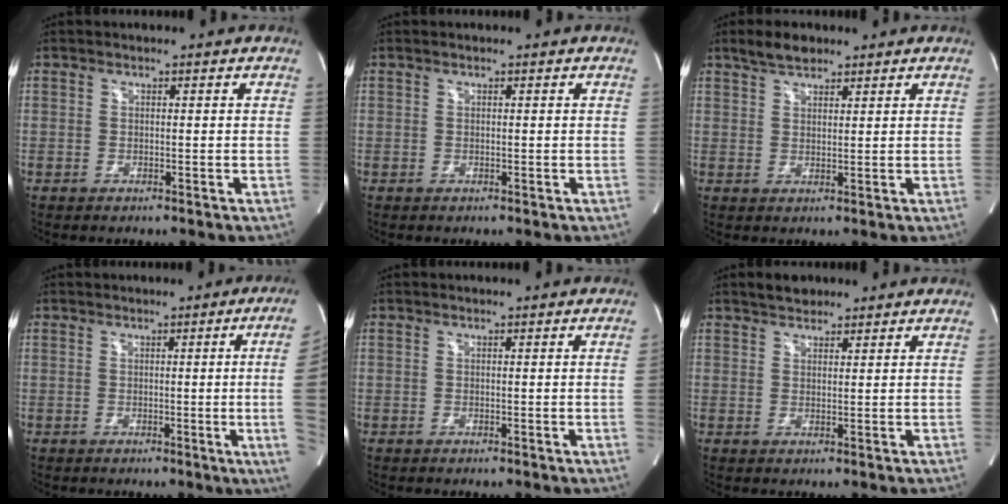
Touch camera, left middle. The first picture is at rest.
{"total": 0.0}
{"total": 4.2, "force": [3.3, 1.8, 2.0], "torque": [-0.046, 0.012, 0.064]}
{"total": 9.4, "force": [-0.1, -3.4, 8.8], "torque": [-0.075, -0.014, -0.006]}
{"total": 0.9, "force": [-0.1, -0.4, 0.8], "torque": [-0.007, 0.000, -0.002]}
{"total": 3.0, "force": [2.5, 1.4, 0.9], "torque": [-0.019, 0.013, 0.041]}